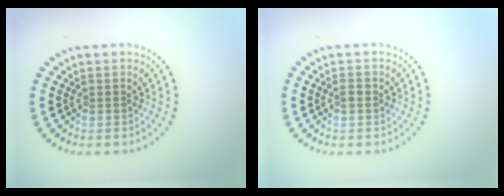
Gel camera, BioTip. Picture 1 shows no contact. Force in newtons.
{"total": 1.1, "press": 1.0, "slide": 0.2}